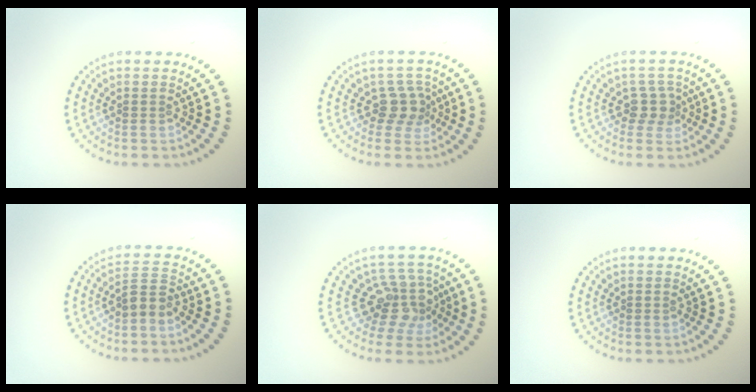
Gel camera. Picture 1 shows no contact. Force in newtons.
{"total": 2.6, "press": 2.0, "slide": 1.6}
{"total": 1.8, "press": 1.5, "slide": 1.1}
{"total": 2.1, "press": 1.7, "slide": 1.3}
{"total": 3.8, "press": 2.9, "slide": 2.6}
{"total": 0.0}